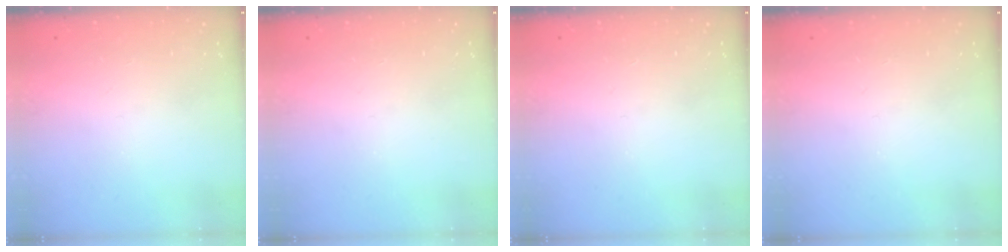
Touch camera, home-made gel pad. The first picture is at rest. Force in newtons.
{"total": 0.0}
{"total": 0.0}
{"total": 0.0}